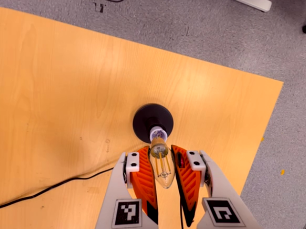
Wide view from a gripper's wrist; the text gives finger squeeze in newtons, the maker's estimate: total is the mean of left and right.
{"total": 23.6, "left": 26.4, "right": 20.8}